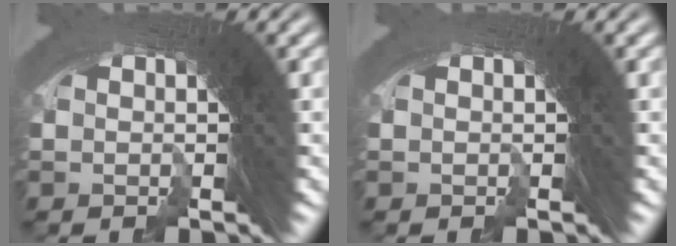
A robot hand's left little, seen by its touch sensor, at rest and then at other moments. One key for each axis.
{"total": 0.0}